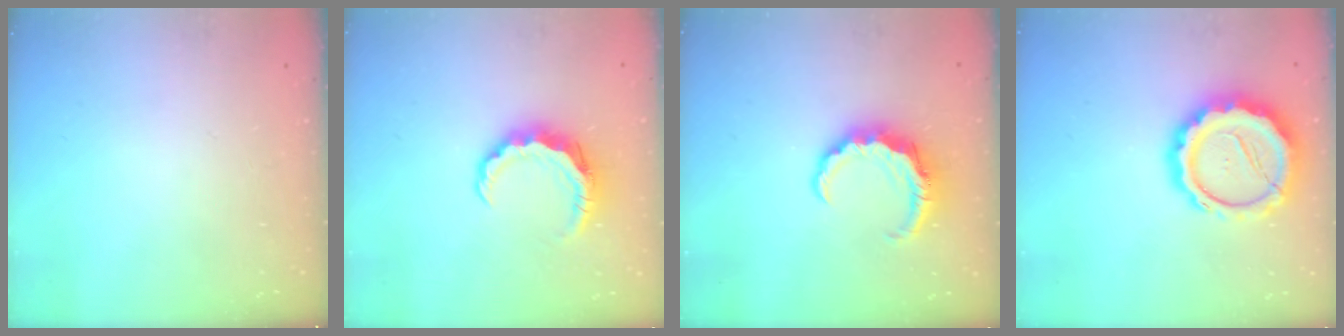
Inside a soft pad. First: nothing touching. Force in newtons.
{"total": 8.2, "press": 8.1, "slide": 1.2}
{"total": 7.7, "press": 7.6, "slide": 1.1}
{"total": 16.7, "press": 16.5, "slide": 2.9}